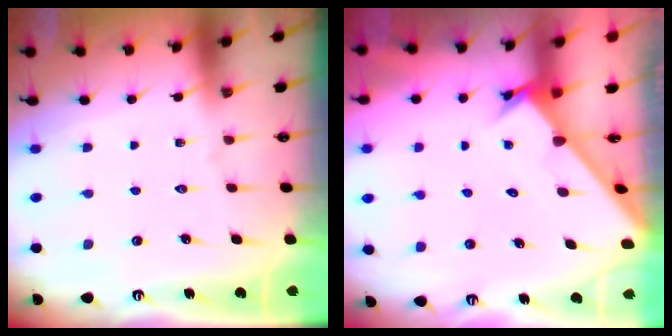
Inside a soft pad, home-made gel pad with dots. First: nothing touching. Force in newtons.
{"total": 2.6, "press": 2.6, "slide": 0.3}